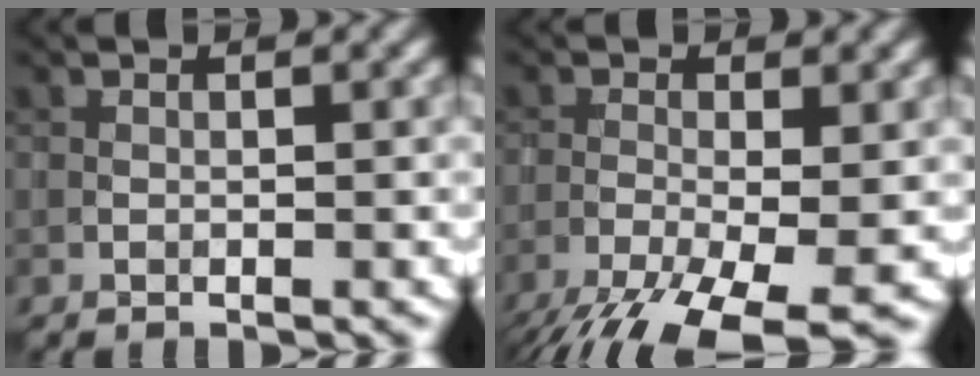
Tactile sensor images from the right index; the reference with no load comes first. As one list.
[{"total": 9.5, "force": [-5.7, 2.8, 7.1], "torque": [-0.146, -0.030, -0.098]}]